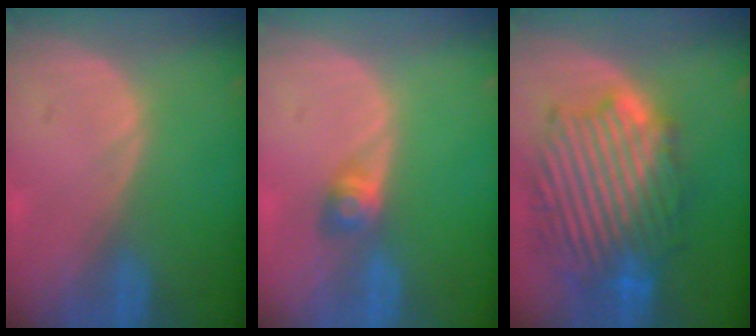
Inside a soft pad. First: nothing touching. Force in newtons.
{"total": 2.7, "press": 2.5, "slide": 1.1}
{"total": 13.3, "press": 13.3, "slide": 1.1}